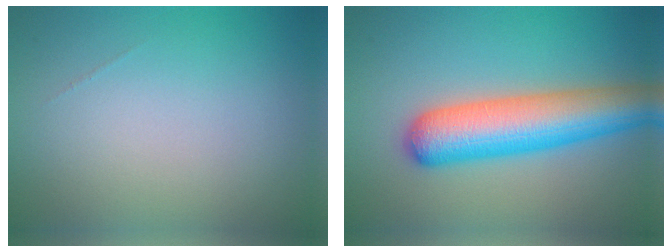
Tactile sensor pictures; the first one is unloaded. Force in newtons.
{"total": 7.9, "press": 7.8, "slide": 0.4}